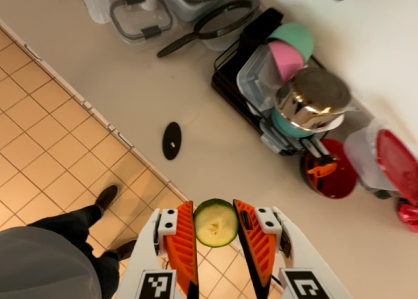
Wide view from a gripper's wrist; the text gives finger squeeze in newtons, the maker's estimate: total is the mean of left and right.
{"total": 8.6, "left": 8.3, "right": 8.9}